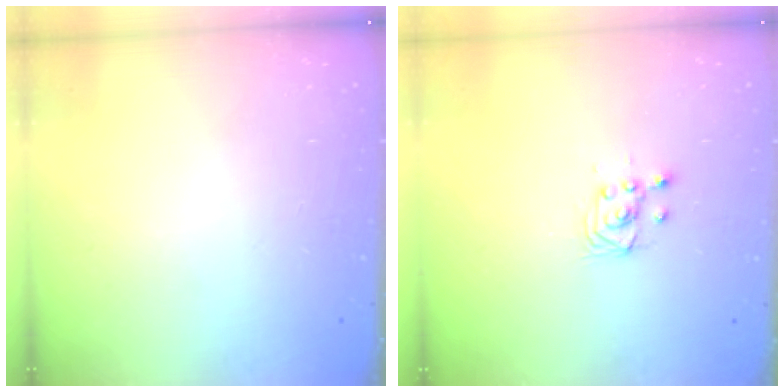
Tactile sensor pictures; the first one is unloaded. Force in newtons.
{"total": 3.2, "press": 2.9, "slide": 1.4}